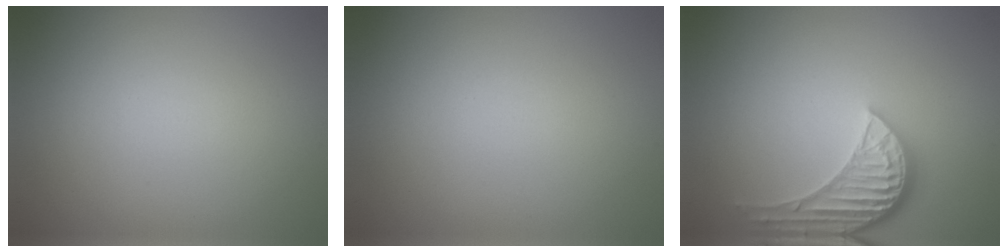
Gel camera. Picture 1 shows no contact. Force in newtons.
{"total": 0.0}
{"total": 4.5, "press": 3.6, "slide": 2.8}